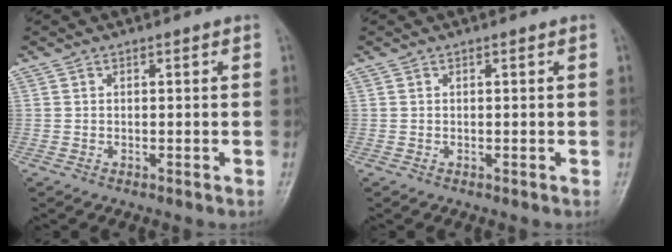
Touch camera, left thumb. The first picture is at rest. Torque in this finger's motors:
{"motor_torque": [-0.05, 0.01, 0.00, 0.07, 0.00]}